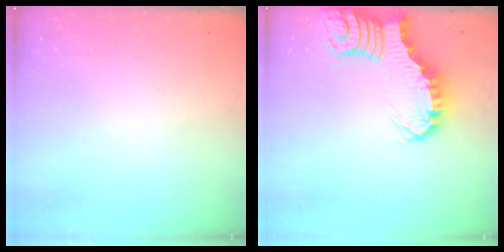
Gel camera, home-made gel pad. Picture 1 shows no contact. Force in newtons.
{"total": 3.2, "press": 3.2, "slide": 0.3}